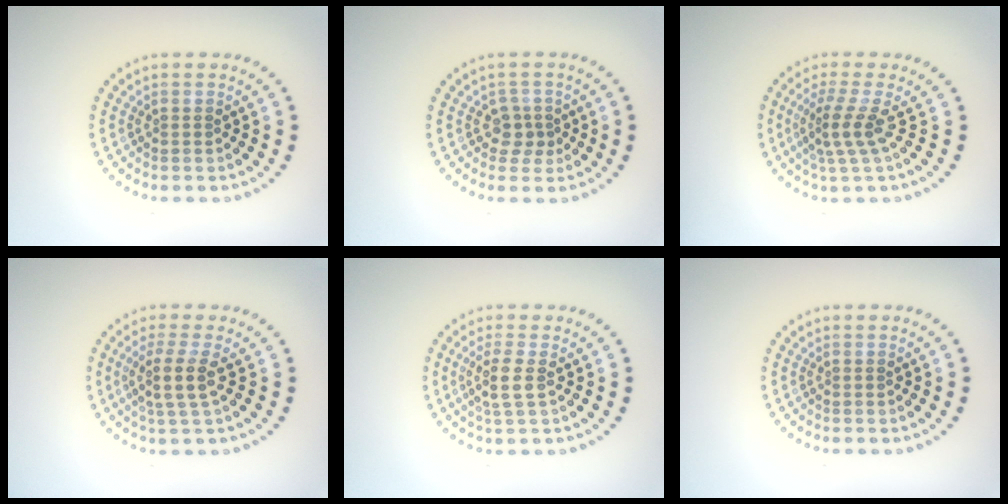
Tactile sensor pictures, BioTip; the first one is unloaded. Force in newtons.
{"total": 1.9, "press": 1.6, "slide": 1.1}
{"total": 2.9, "press": 2.0, "slide": 2.1}
{"total": 2.9, "press": 2.2, "slide": 1.9}
{"total": 2.3, "press": 2.0, "slide": 1.2}
{"total": 0.0}